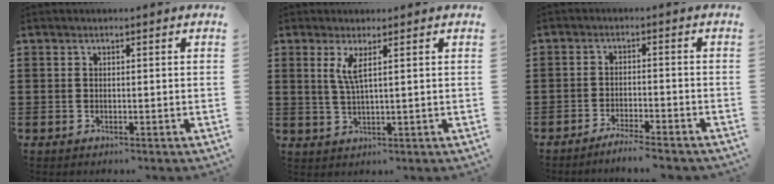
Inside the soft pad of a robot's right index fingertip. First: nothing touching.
{"total": 3.3, "force": [1.3, 0.0, 3.0], "torque": [-0.067, -0.004, 0.022]}
{"total": 3.0, "force": [-2.9, -0.3, 0.8], "torque": [-0.016, 0.000, -0.058]}